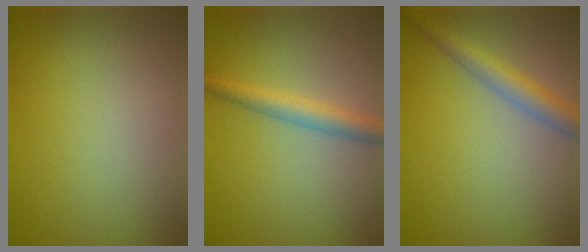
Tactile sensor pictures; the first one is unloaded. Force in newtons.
{"total": 2.6, "press": 2.6, "slide": 0.1}
{"total": 3.0, "press": 3.0, "slide": 0.1}